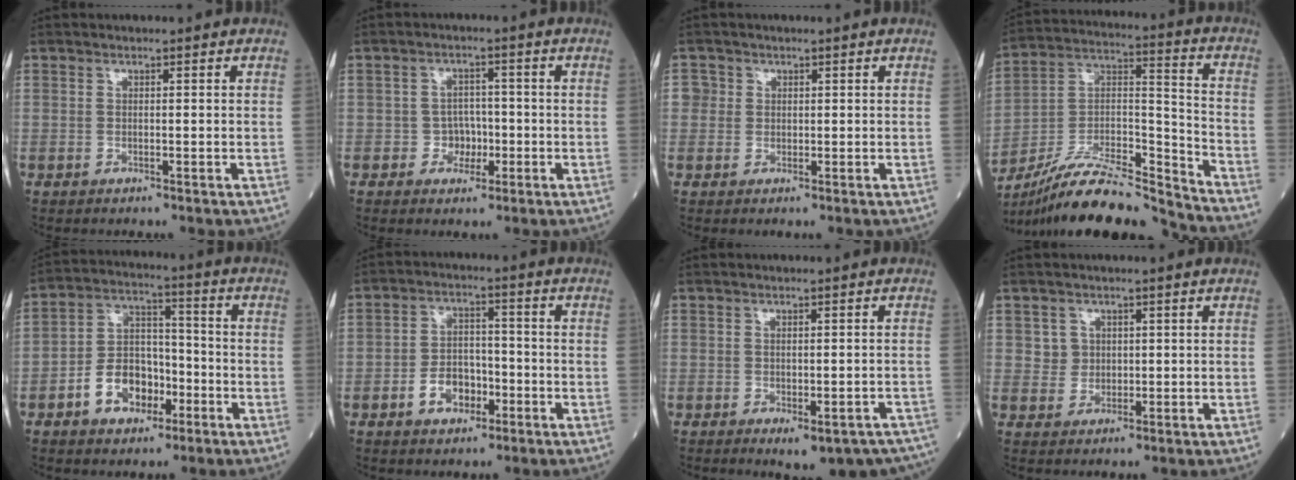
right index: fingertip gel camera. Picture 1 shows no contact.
{"total": 3.3, "force": [-1.0, 2.9, 1.2], "torque": [-0.007, 0.010, -0.013]}
{"total": 1.9, "force": [0.3, 1.9, 0.0], "torque": [0.013, 0.005, 0.001]}
{"total": 19.5, "force": [-17.9, 1.4, 7.8], "torque": [-0.156, 0.019, -0.316]}
{"total": 9.2, "force": [-4.1, 6.0, 5.6], "torque": [-0.115, 0.026, -0.069]}
{"total": 6.1, "force": [-2.7, 3.9, 3.8], "torque": [-0.072, 0.013, -0.045]}
{"total": 10.7, "force": [-8.5, 3.6, 5.4], "torque": [-0.035, 0.008, -0.095]}
{"total": 2.4, "force": [0.7, 2.3, 0.1], "torque": [0.006, 0.001, 0.012]}